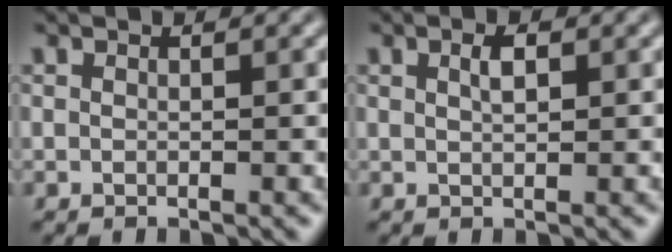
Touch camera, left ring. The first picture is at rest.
{"total": 1.4, "force": [0.6, 0.5, 1.2], "torque": [-0.021, 0.003, 0.011]}